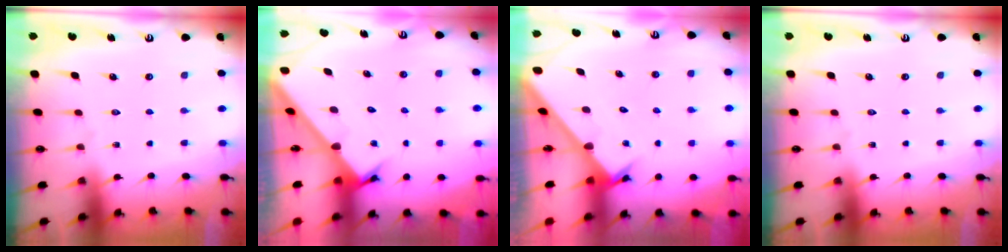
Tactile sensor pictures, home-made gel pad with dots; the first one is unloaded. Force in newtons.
{"total": 2.8, "press": 2.8, "slide": 0.2}
{"total": 2.6, "press": 2.6, "slide": 0.2}
{"total": 0.0}